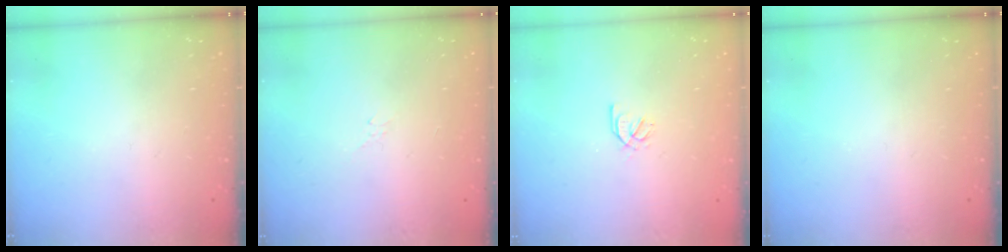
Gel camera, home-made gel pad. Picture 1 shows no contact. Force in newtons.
{"total": 2.1, "press": 2.0, "slide": 0.6}
{"total": 1.8, "press": 1.8, "slide": 0.4}
{"total": 0.0}